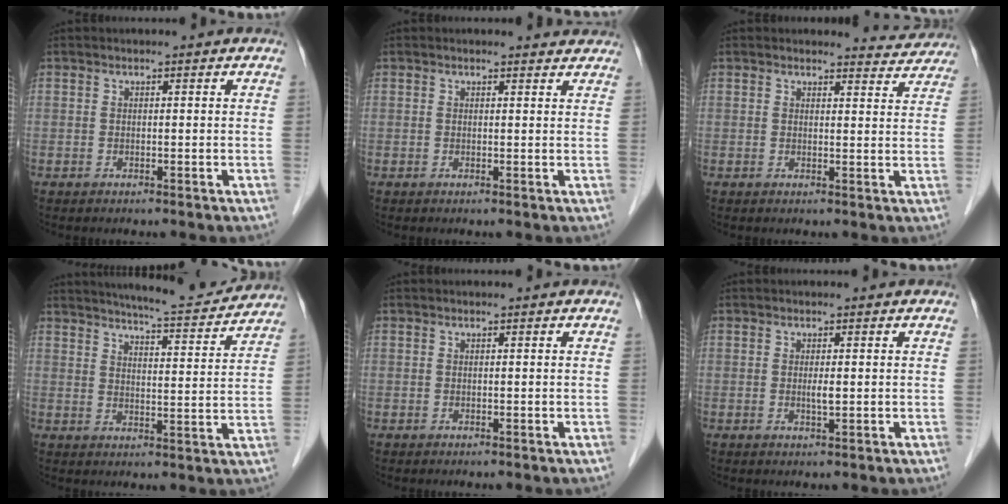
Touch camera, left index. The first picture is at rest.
{"total": 2.1, "force": [2.0, 0.5, 0.1], "torque": [-0.007, -0.004, 0.010]}
{"total": 4.2, "force": [4.1, 0.8, -0.6], "torque": [0.009, -0.018, 0.031]}
{"total": 12.5, "force": [11.9, 0.7, 4.0], "torque": [-0.060, -0.006, 0.155]}
{"total": 0.0}
{"total": 1.3, "force": [0.0, 0.1, 1.3], "torque": [-0.025, -0.002, 0.000]}